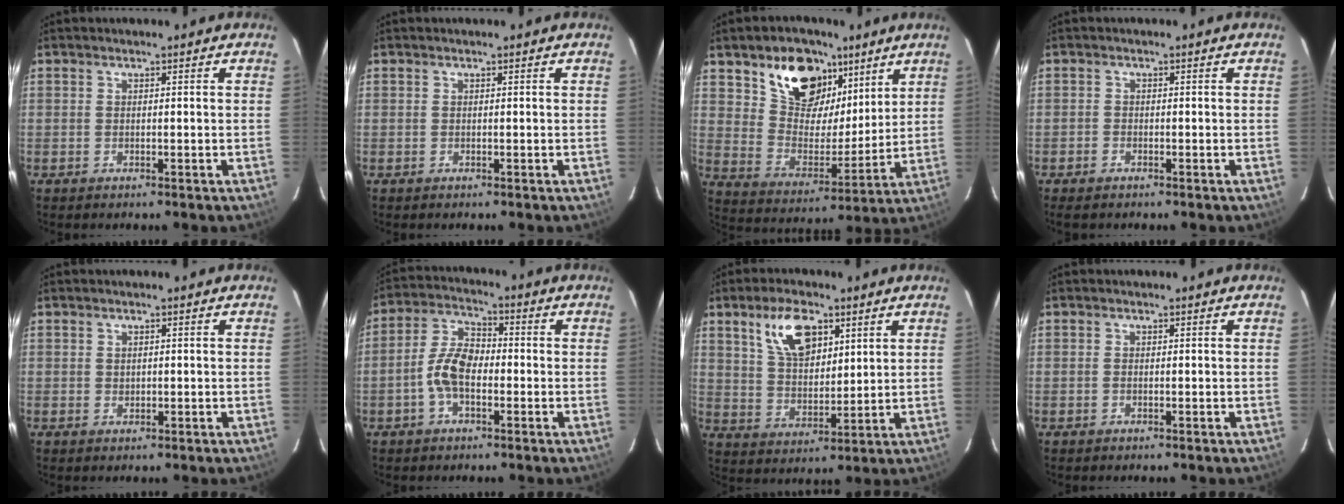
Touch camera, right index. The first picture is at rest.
{"total": 0.0}
{"total": 16.3, "force": [9.7, 10.0, 8.5], "torque": [-0.153, 0.019, 0.180]}
{"total": 1.7, "force": [-1.4, 0.8, 0.6], "torque": [-0.021, -0.001, -0.029]}
{"total": 0.9, "force": [0.2, 0.8, 0.3], "torque": [-0.003, 0.002, 0.006]}
{"total": 7.7, "force": [-2.1, 4.0, 6.2], "torque": [-0.130, 0.017, -0.042]}
{"total": 10.9, "force": [5.6, 5.6, 7.5], "torque": [-0.135, 0.016, 0.110]}
{"total": 0.0}